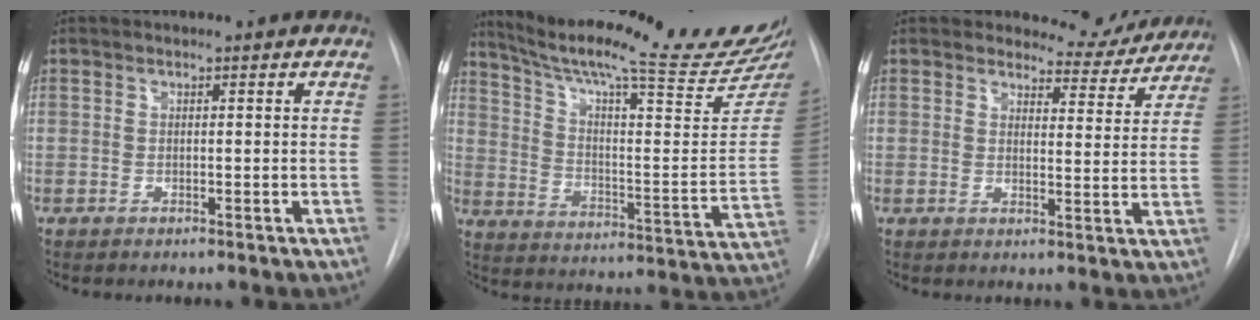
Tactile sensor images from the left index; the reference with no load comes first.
{"total": 27.2, "force": [23.5, 1.6, 13.7], "torque": [-0.218, -0.069, 0.322]}
{"total": 6.5, "force": [6.2, 1.9, -0.5], "torque": [0.018, -0.024, 0.066]}